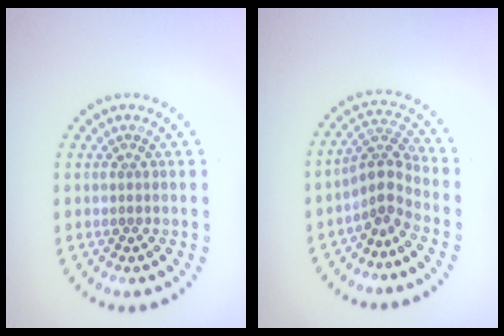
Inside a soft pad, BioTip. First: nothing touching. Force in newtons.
{"total": 2.9, "press": 2.0, "slide": 2.1}